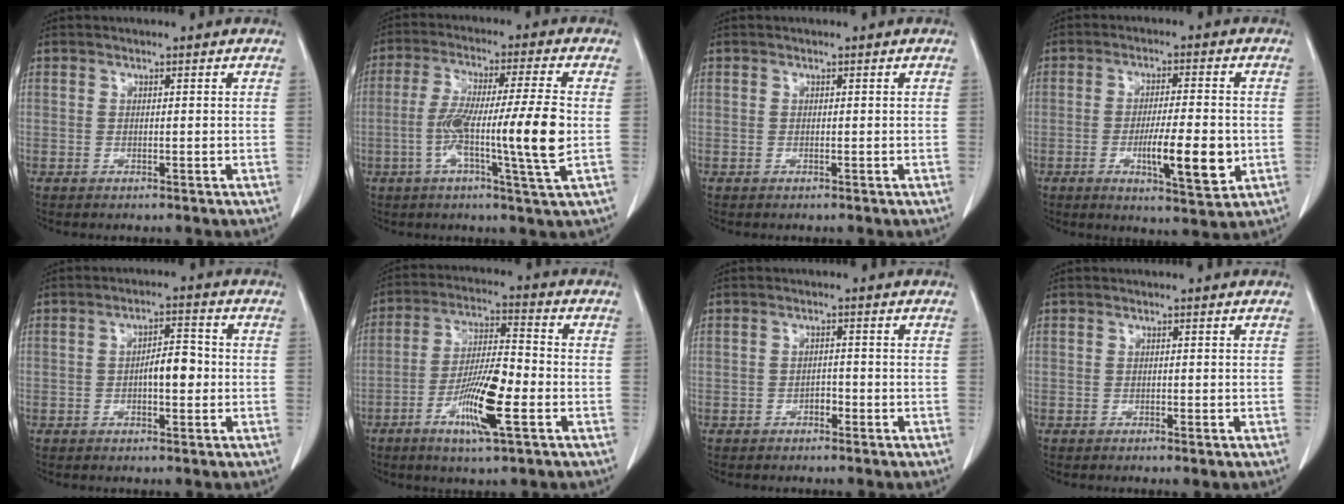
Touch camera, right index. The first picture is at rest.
{"total": 13.2, "force": [-2.2, -0.6, 13.1], "torque": [-0.236, -0.001, -0.046]}
{"total": 0.0}
{"total": 9.4, "force": [-2.3, 1.6, 9.0], "torque": [-0.142, -0.014, -0.035]}
{"total": 4.7, "force": [-0.7, 1.7, 4.4], "torque": [-0.072, 0.011, -0.011]}
{"total": 11.4, "force": [-4.5, 1.3, 10.4], "torque": [-0.195, -0.009, -0.082]}
{"total": 1.4, "force": [-0.9, 0.7, 0.8], "torque": [-0.012, 0.004, -0.015]}
{"total": 0.6, "force": [-0.4, 0.1, 0.5], "torque": [-0.011, -0.001, -0.004]}